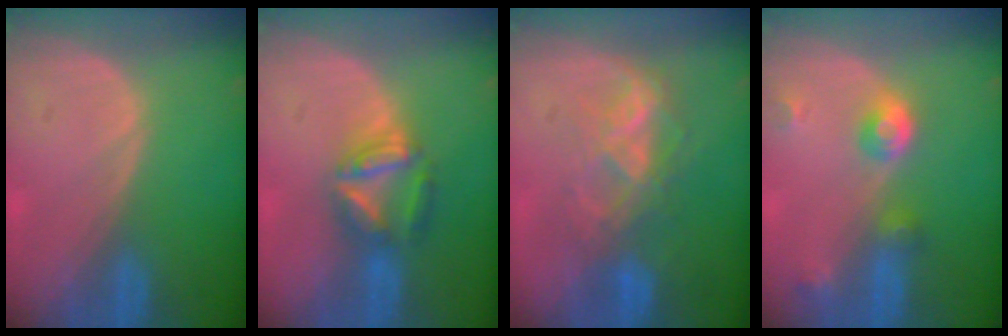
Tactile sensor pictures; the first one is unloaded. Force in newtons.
{"total": 6.0, "press": 5.9, "slide": 1.0}
{"total": 6.5, "press": 6.4, "slide": 1.1}
{"total": 4.8, "press": 4.4, "slide": 1.9}